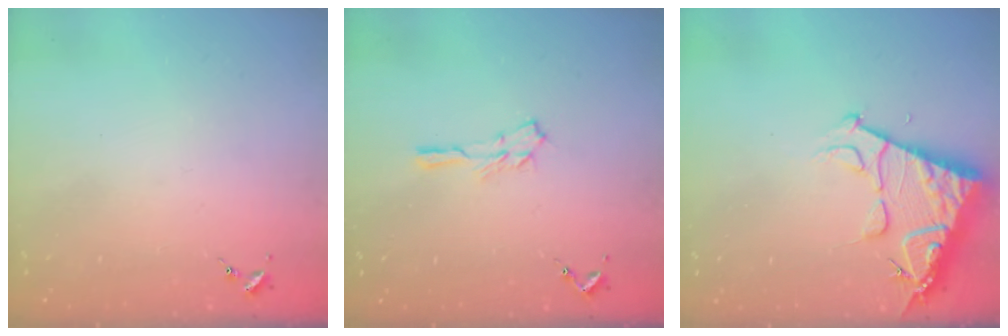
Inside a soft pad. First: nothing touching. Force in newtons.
{"total": 5.1, "press": 5.1, "slide": 0.6}
{"total": 13.0, "press": 12.9, "slide": 1.3}